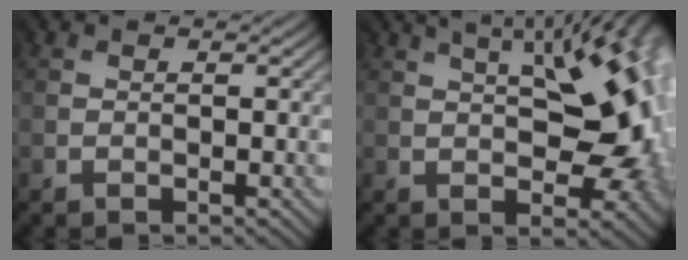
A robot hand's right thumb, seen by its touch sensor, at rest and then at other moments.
{"total": 14.1, "force": [2.5, 6.1, 12.5], "torque": [-0.153, 0.042, 0.036]}